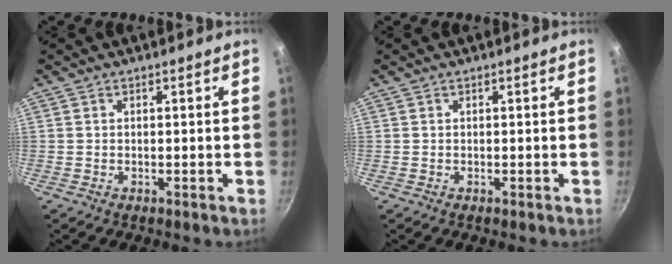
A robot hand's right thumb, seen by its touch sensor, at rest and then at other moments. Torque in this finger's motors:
{"motor_torque": [0.00, 0.00, -0.12, 0.35, 0.00]}